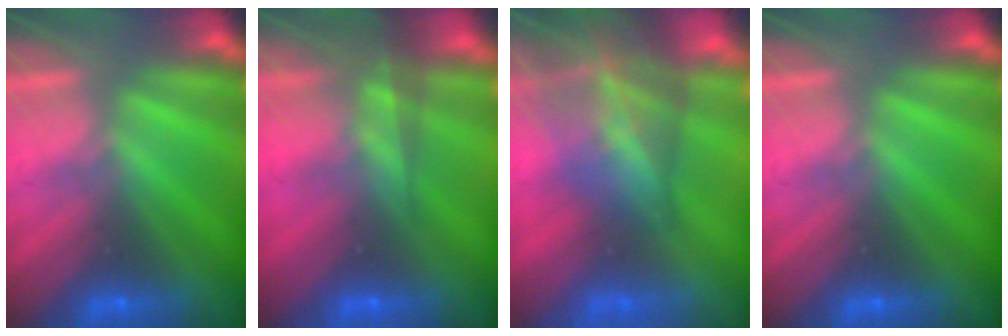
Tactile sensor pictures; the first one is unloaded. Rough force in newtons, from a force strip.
{"total": 7.9}
{"total": 9.6}
{"total": 0.0}